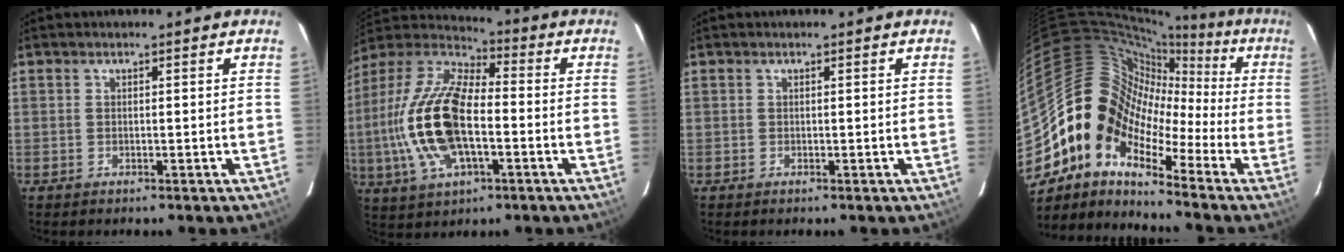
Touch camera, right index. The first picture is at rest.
{"total": 20.1, "force": [-3.2, 9.1, 17.7], "torque": [-0.374, 0.002, -0.064]}
{"total": 0.0}
{"total": 13.8, "force": [-5.0, 10.2, 7.8], "torque": [-0.121, 0.015, -0.126]}